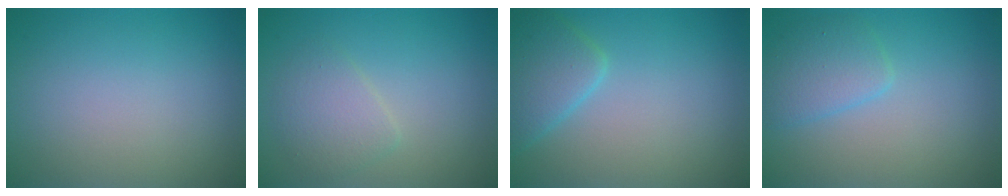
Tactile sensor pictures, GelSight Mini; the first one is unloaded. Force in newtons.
{"total": 2.4, "press": 2.4, "slide": 0.1}
{"total": 3.4, "press": 3.4, "slide": 0.1}
{"total": 2.7, "press": 2.7, "slide": 0.1}